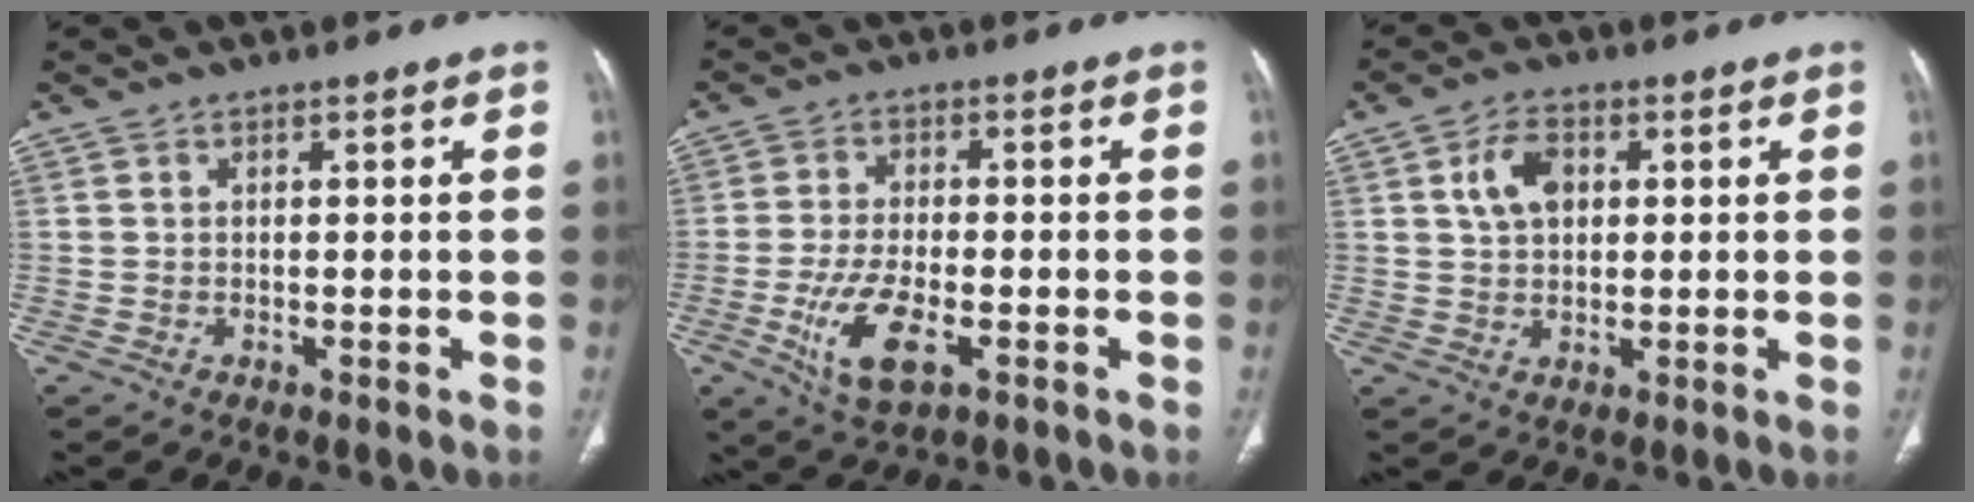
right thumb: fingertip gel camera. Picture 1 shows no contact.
{"total": 9.4, "force": [-3.5, 3.9, 7.8], "torque": [-0.163, 0.001, -0.059]}
{"total": 6.2, "force": [1.7, 4.1, 4.3], "torque": [-0.066, 0.004, 0.030]}